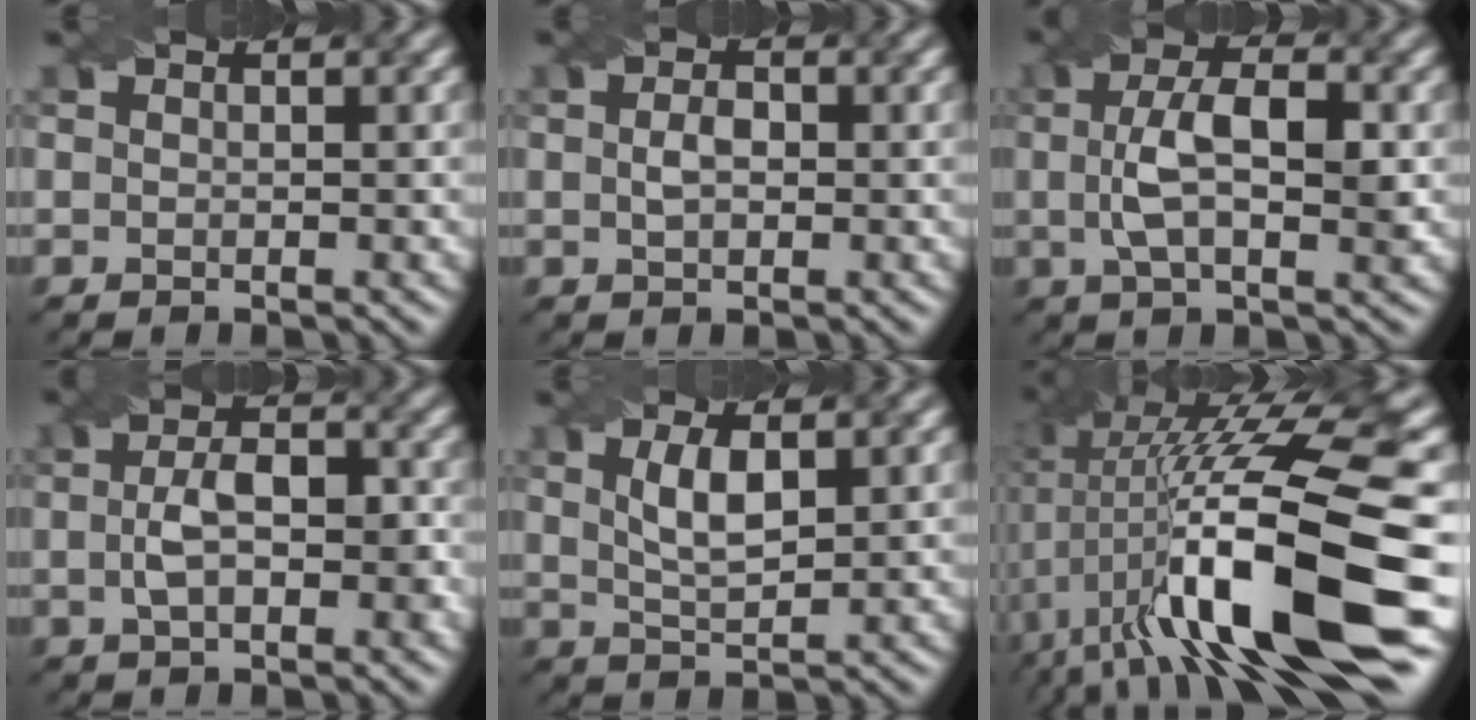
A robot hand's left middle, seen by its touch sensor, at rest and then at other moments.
{"total": 1.8, "force": [0.0, 1.1, 1.4], "torque": [-0.032, 0.002, 0.001]}
{"total": 5.9, "force": [0.3, 2.4, 5.4], "torque": [-0.101, 0.004, 0.000]}
{"total": 4.9, "force": [-0.5, 2.5, 4.1], "torque": [-0.076, 0.000, -0.009]}
{"total": 3.6, "force": [1.2, 1.3, 3.1], "torque": [-0.069, 0.002, 0.026]}
{"total": 15.6, "force": [-2.3, 4.5, 14.7], "torque": [-0.254, 0.011, -0.036]}